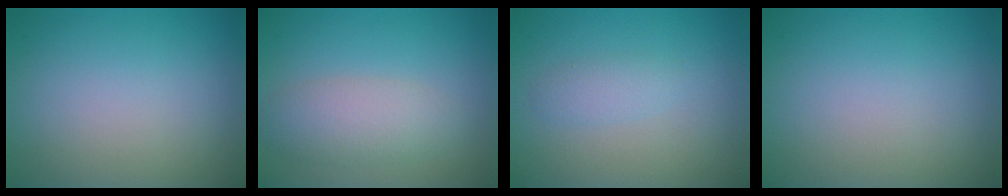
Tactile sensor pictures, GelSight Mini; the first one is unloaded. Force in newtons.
{"total": 3.5, "press": 3.5, "slide": 0.1}
{"total": 1.3, "press": 1.3, "slide": 0.0}
{"total": 0.0}